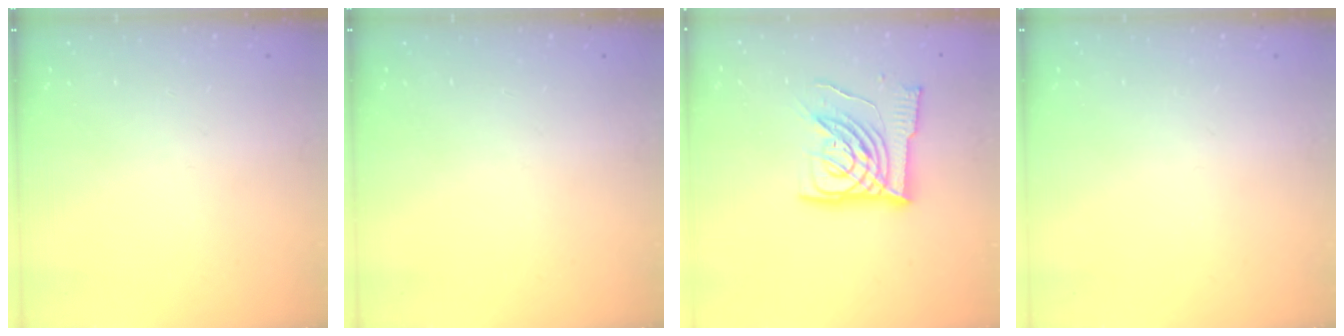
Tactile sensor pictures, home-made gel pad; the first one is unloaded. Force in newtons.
{"total": 0.0}
{"total": 15.3, "press": 15.2, "slide": 2.0}
{"total": 0.0}